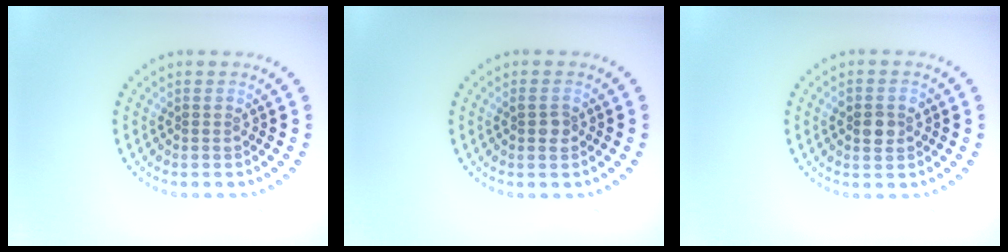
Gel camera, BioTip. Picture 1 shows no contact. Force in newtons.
{"total": 1.3, "press": 1.2, "slide": 0.2}
{"total": 2.5, "press": 2.5, "slide": 0.1}